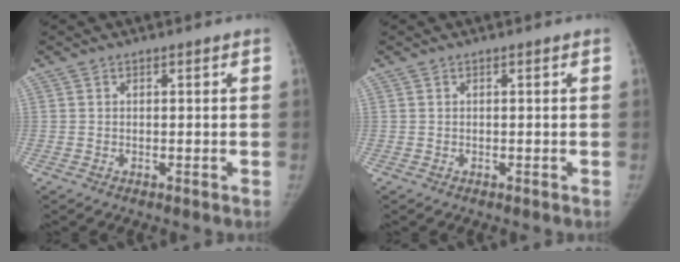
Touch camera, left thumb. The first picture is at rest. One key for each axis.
{"total": 0.0}